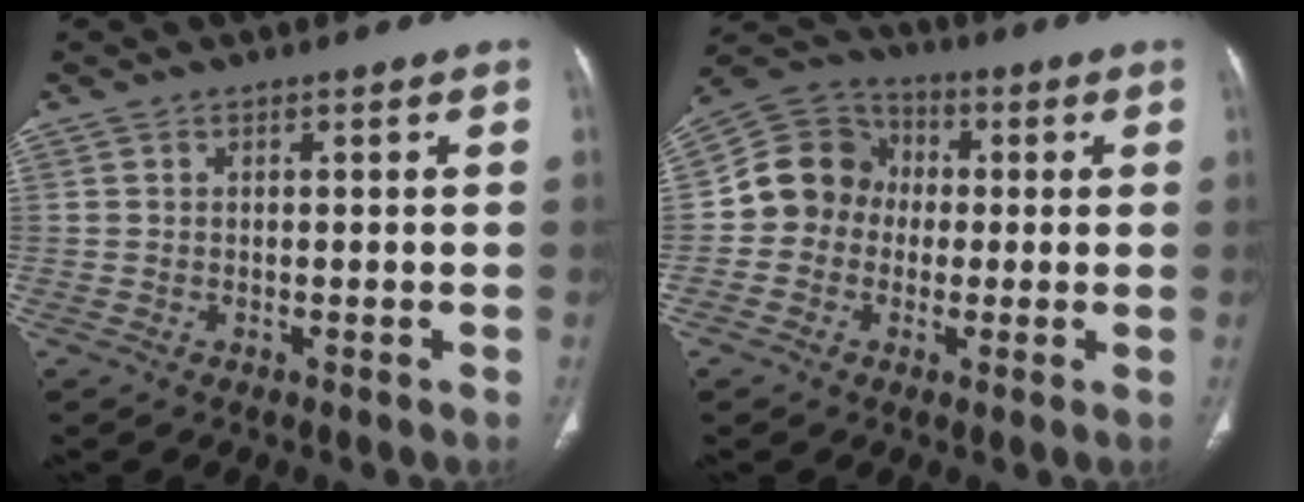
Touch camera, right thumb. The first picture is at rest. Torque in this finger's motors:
{"motor_torque": [-0.53, 0.70, 0.04, -0.23, 0.09]}